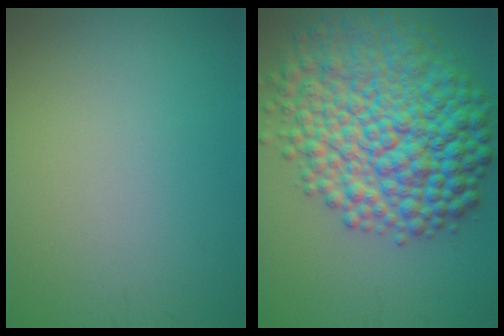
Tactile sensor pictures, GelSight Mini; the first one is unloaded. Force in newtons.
{"total": 12.1, "press": 12.1, "slide": 0.2}